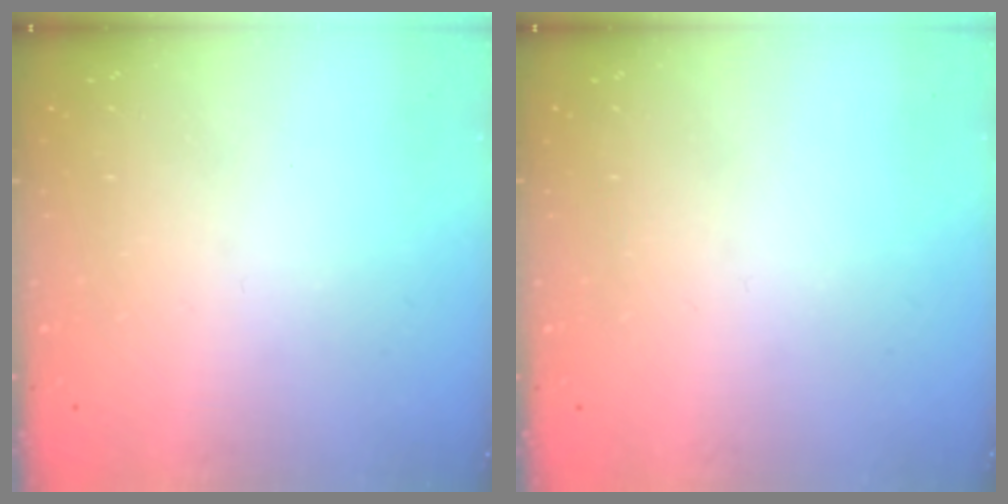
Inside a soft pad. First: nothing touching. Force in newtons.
{"total": 0.0}